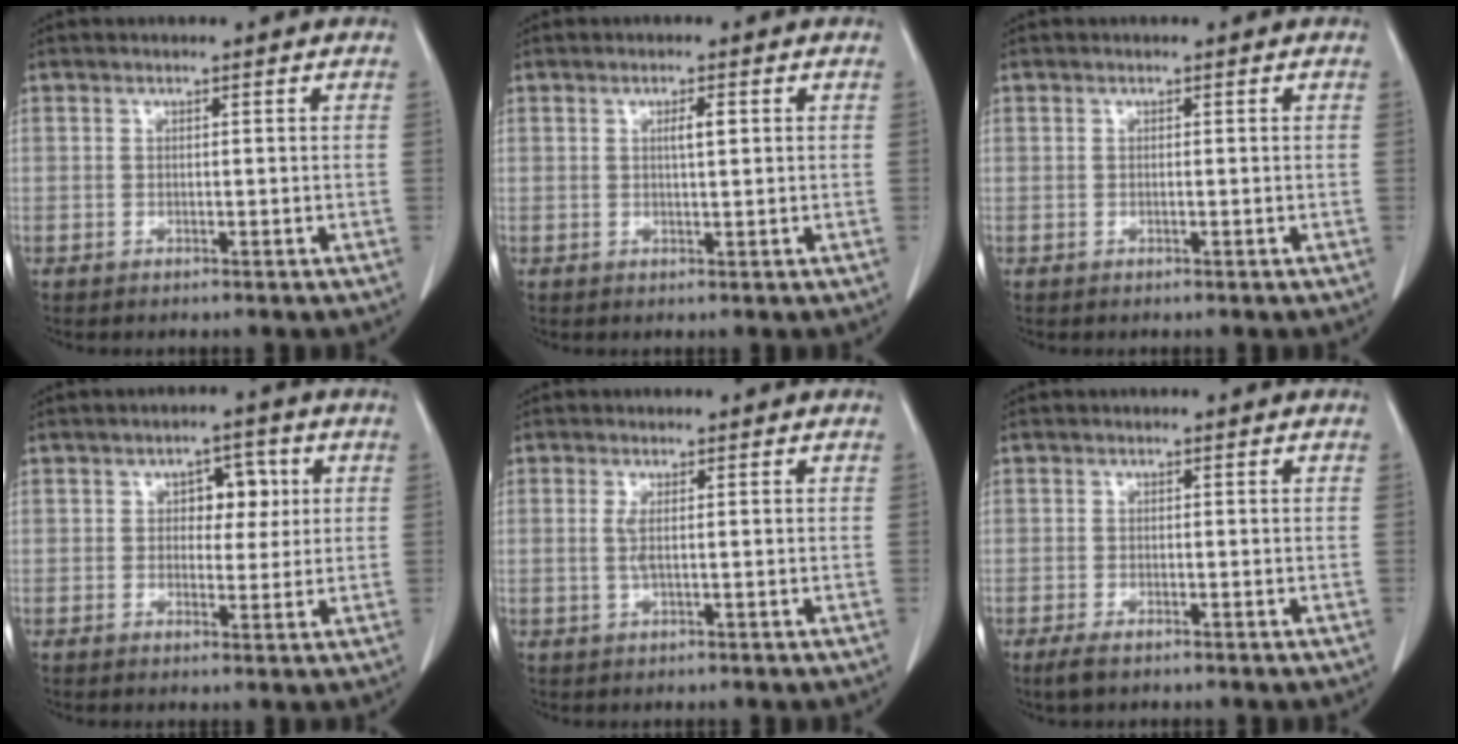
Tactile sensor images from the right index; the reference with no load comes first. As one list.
[{"total": 2.0, "force": [0.5, 0.3, 1.9], "torque": [-0.032, 0.001, 0.008]}, {"total": 0.0}, {"total": 4.8, "force": [1.2, 2.9, 3.6], "torque": [-0.045, 0.012, 0.018]}, {"total": 1.9, "force": [0.1, 0.2, 1.9], "torque": [-0.048, -0.003, 0.003]}, {"total": 2.1, "force": [-1.5, 0.7, 1.3], "torque": [-0.030, -0.006, -0.024]}]